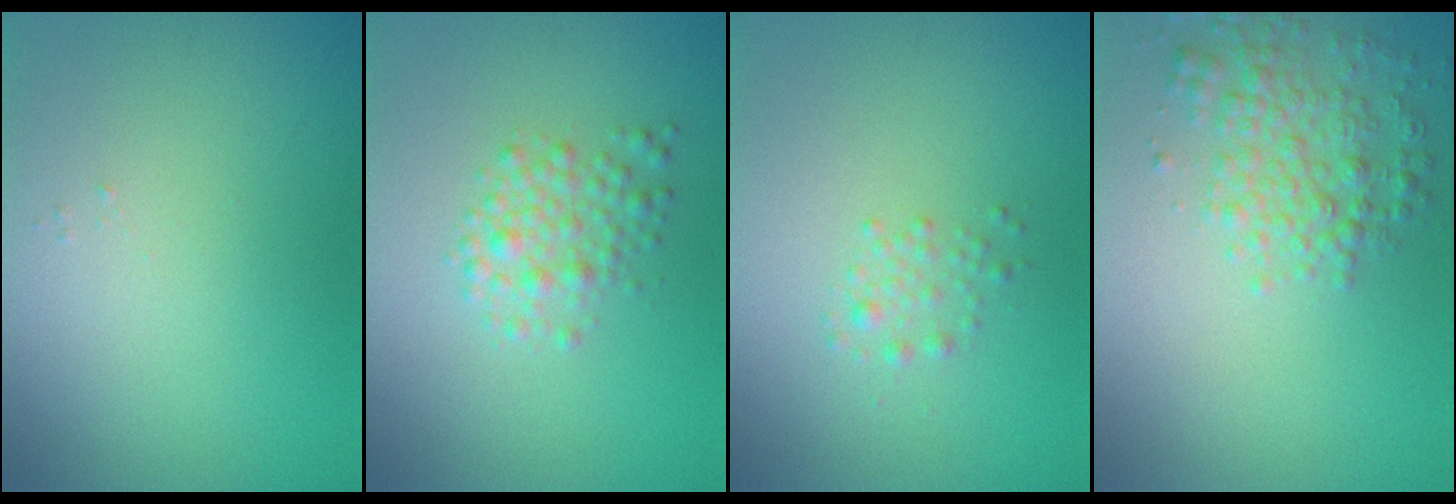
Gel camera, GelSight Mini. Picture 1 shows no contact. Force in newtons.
{"total": 2.6, "press": 2.6, "slide": 0.1}
{"total": 1.3, "press": 1.3, "slide": 0.1}
{"total": 3.6, "press": 3.6, "slide": 0.2}